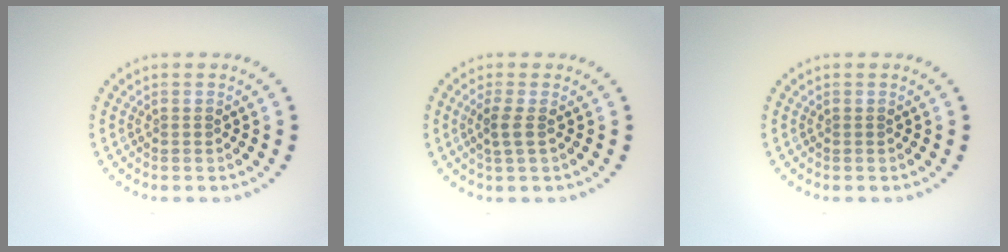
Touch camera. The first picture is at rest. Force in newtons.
{"total": 1.5, "press": 1.3, "slide": 0.8}
{"total": 0.0}